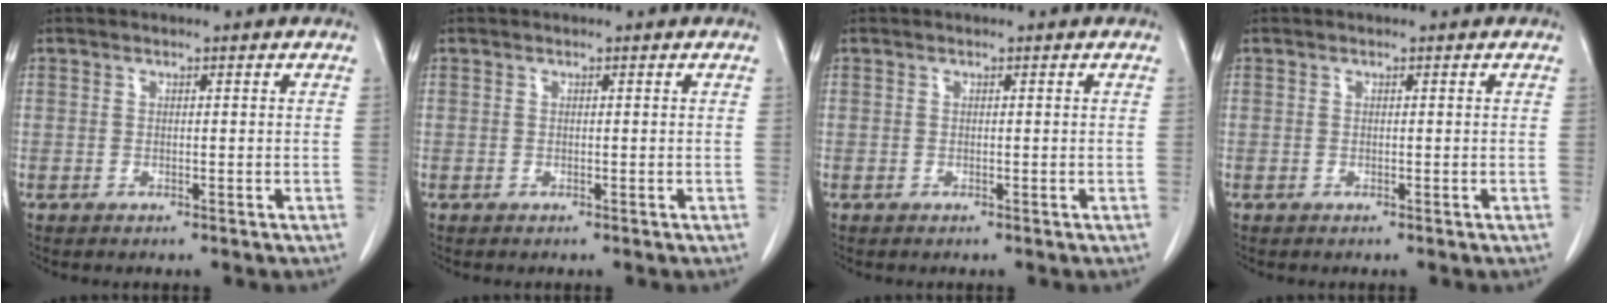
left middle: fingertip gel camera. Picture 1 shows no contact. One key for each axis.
{"total": 0.0}
{"total": 0.0}
{"total": 0.0}